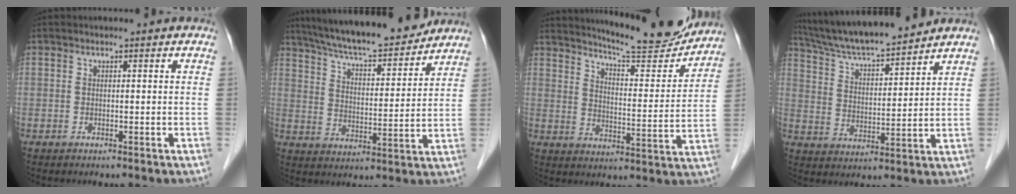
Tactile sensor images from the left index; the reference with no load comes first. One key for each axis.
{"total": 17.7, "fx": 15.9, "fy": 2.3, "fz": 7.4, "tx": -0.125, "ty": 0.012, "tz": 0.246}
{"total": 16.3, "fx": 15.4, "fy": 0.9, "fz": 5.3, "tx": -0.085, "ty": -0.039, "tz": 0.210}
{"total": 14.8, "fx": 13.5, "fy": 1.1, "fz": 6.0, "tx": -0.110, "ty": 0.015, "tz": 0.233}